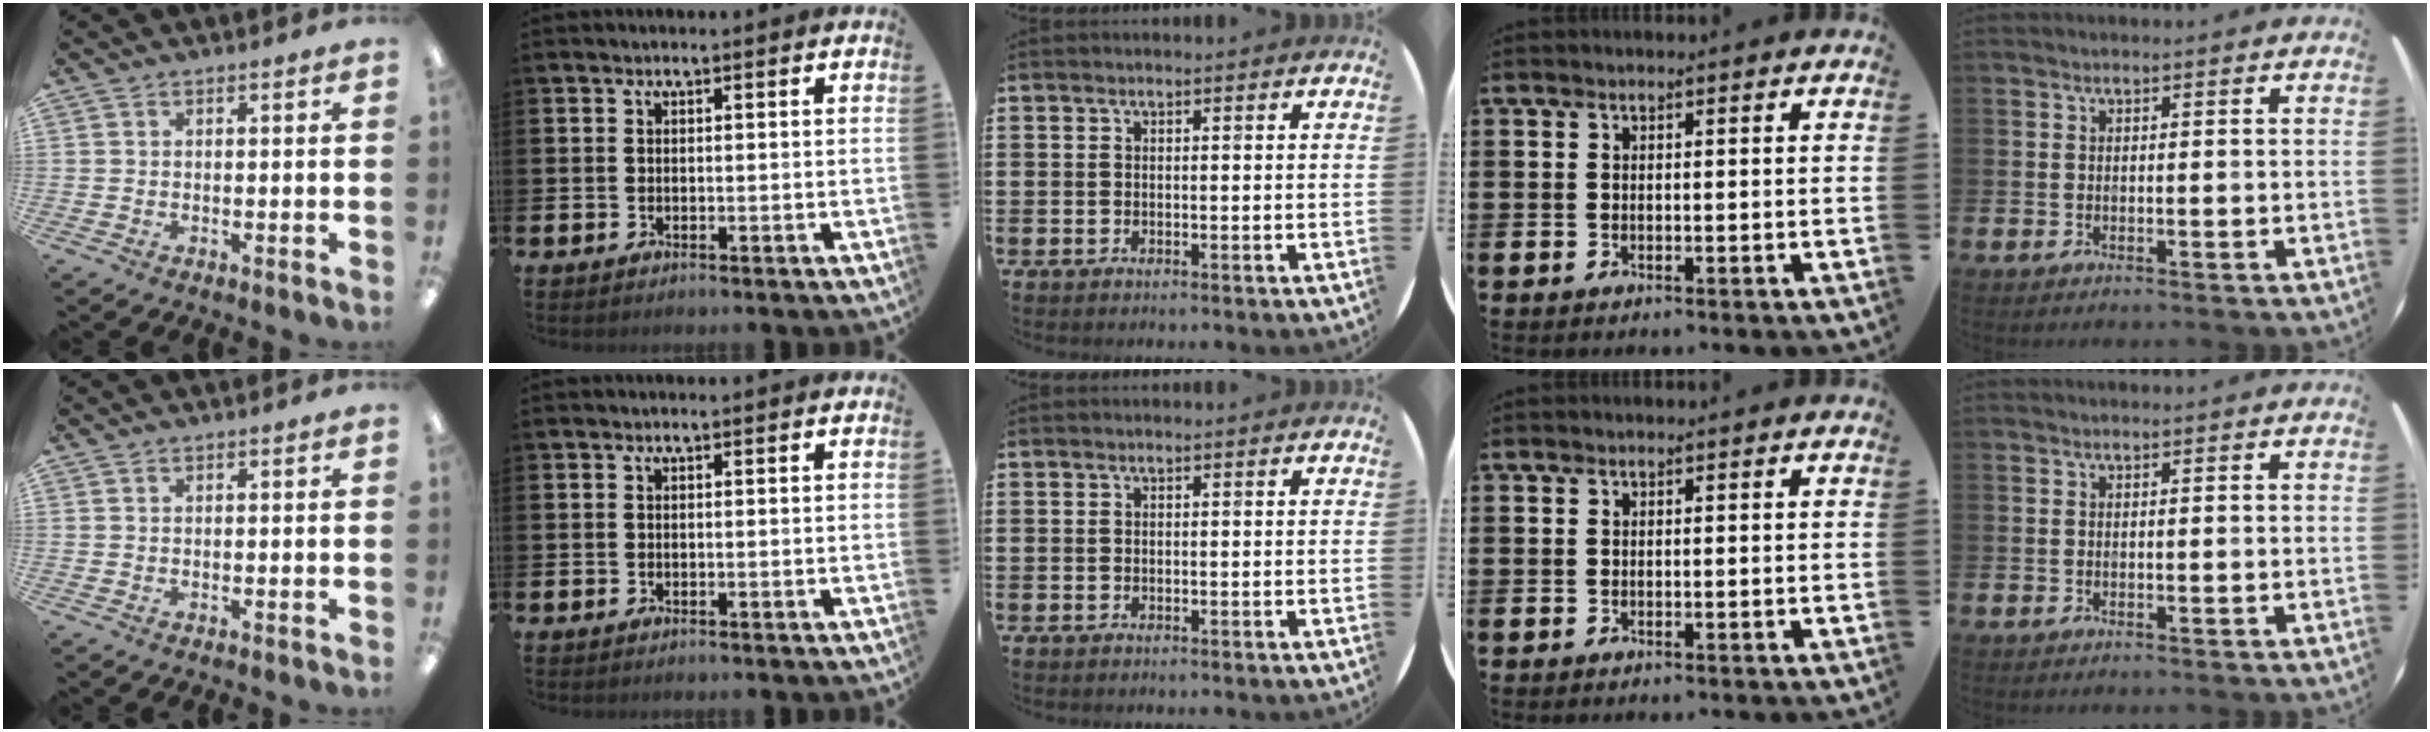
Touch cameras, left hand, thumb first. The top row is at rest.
{}